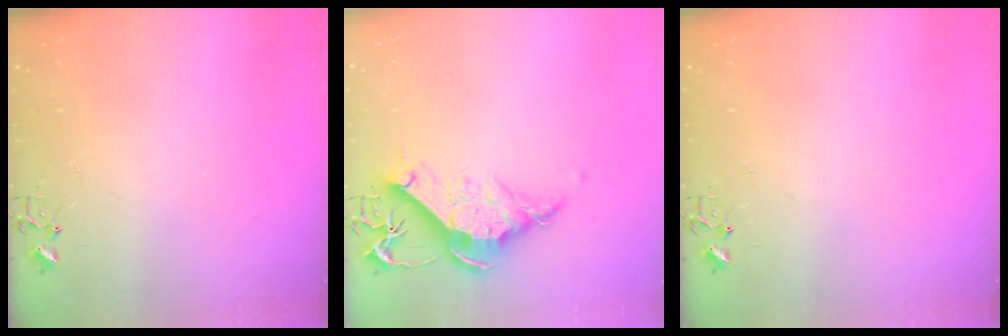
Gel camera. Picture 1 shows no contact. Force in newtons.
{"total": 12.9, "press": 12.8, "slide": 1.5}
{"total": 0.0}